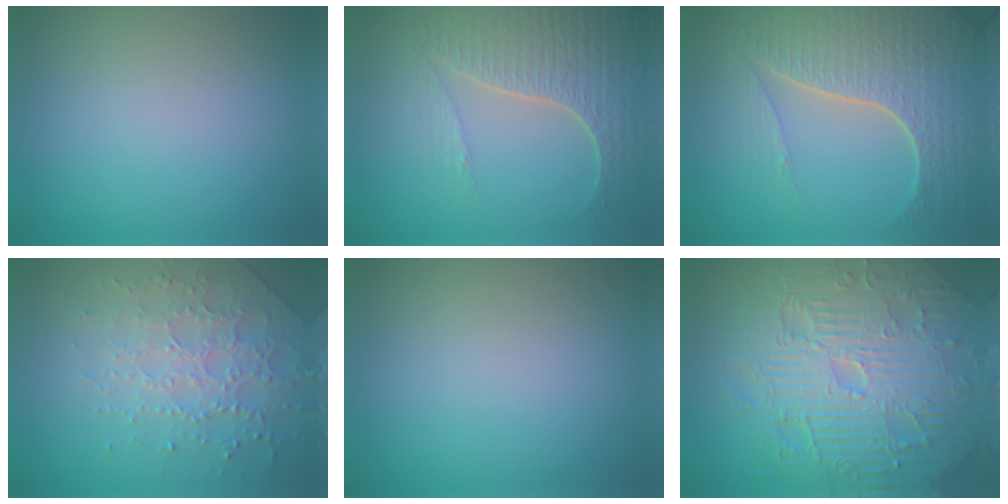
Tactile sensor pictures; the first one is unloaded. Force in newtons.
{"total": 5.1, "press": 4.4, "slide": 2.6}
{"total": 7.8, "press": 5.4, "slide": 5.7}
{"total": 3.8, "press": 3.6, "slide": 1.2}
{"total": 0.0}
{"total": 11.6, "press": 7.5, "slide": 8.9}